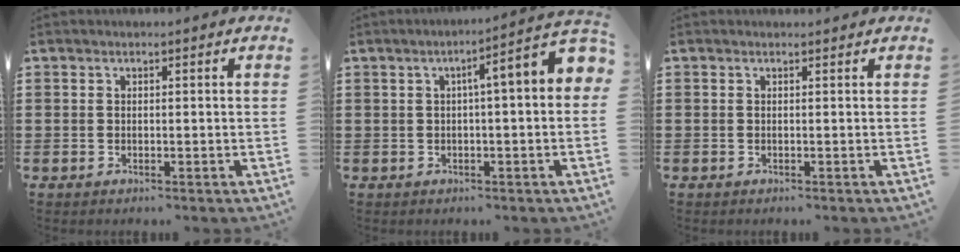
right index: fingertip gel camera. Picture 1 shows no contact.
{"total": 4.8, "force": [0.2, 0.2, 4.8], "torque": [-0.083, -0.005, -0.003]}
{"total": 0.0}